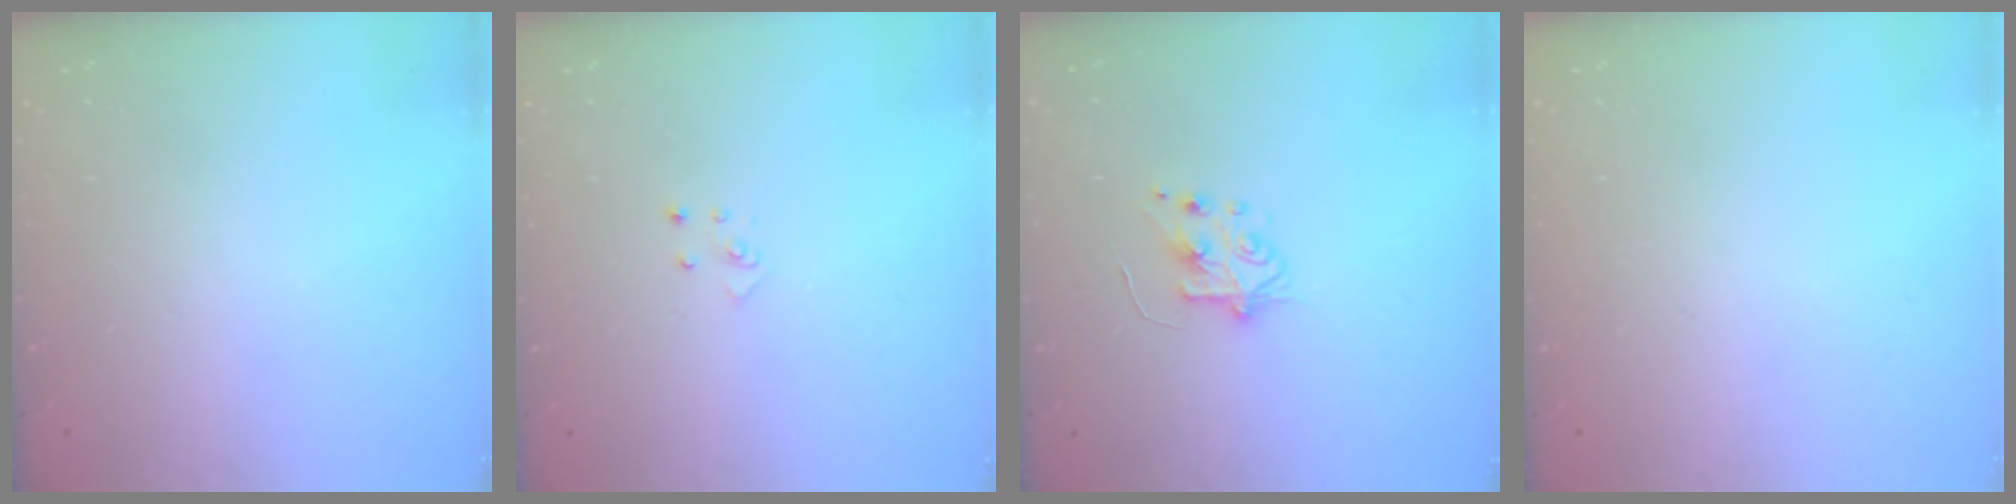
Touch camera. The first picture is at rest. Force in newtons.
{"total": 3.4, "press": 3.4, "slide": 0.3}
{"total": 5.8, "press": 5.8, "slide": 0.6}
{"total": 0.0}